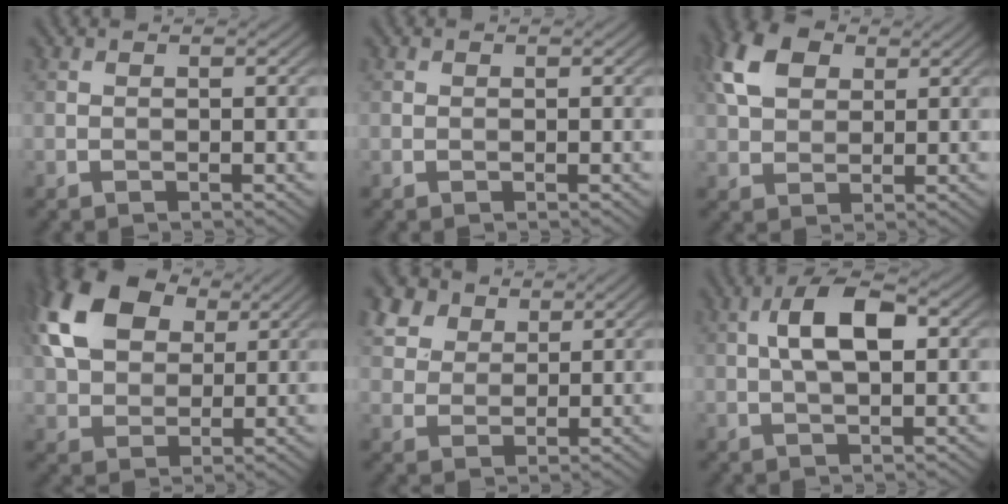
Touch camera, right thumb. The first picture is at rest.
{"total": 0.0}
{"total": 7.3, "force": [2.9, 4.9, 4.6], "torque": [-0.115, 0.015, 0.050]}
{"total": 13.4, "force": [5.0, 8.8, 8.7], "torque": [-0.217, 0.028, 0.094]}
{"total": 6.4, "force": [4.0, 4.2, 2.8], "torque": [-0.094, 0.001, 0.086]}
{"total": 6.6, "force": [1.0, 2.8, 5.9], "torque": [-0.113, 0.012, 0.014]}